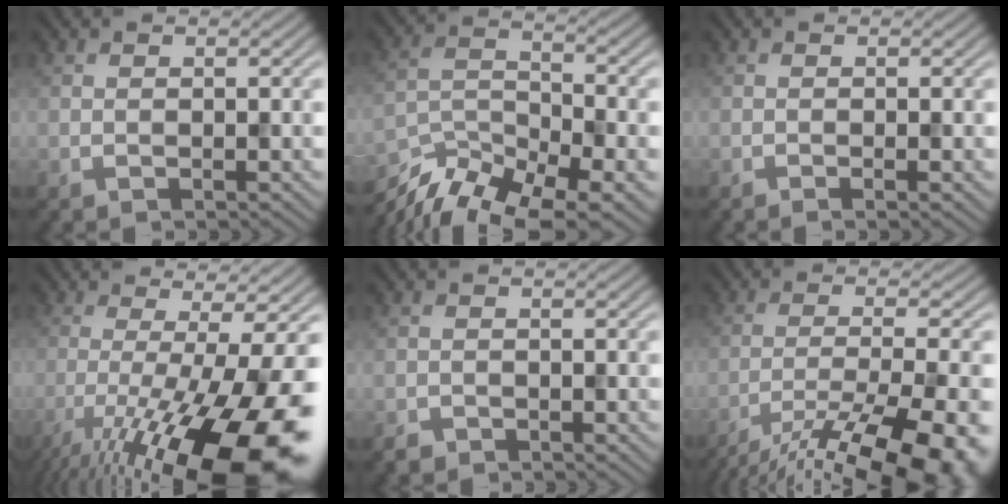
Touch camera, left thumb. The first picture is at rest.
{"total": 11.9, "force": [-9.4, 3.7, 6.3], "torque": [-0.126, -0.010, -0.175]}
{"total": 0.9, "force": [-0.4, 0.1, 0.8], "torque": [-0.013, -0.004, -0.008]}
{"total": 18.3, "force": [-7.4, 4.6, 16.1], "torque": [-0.238, -0.016, -0.119]}
{"total": 1.0, "force": [-0.9, 0.5, 0.1], "torque": [-0.001, -0.003, -0.019]}
{"total": 16.3, "force": [-12.1, 3.7, 10.2], "torque": [-0.161, -0.036, -0.173]}